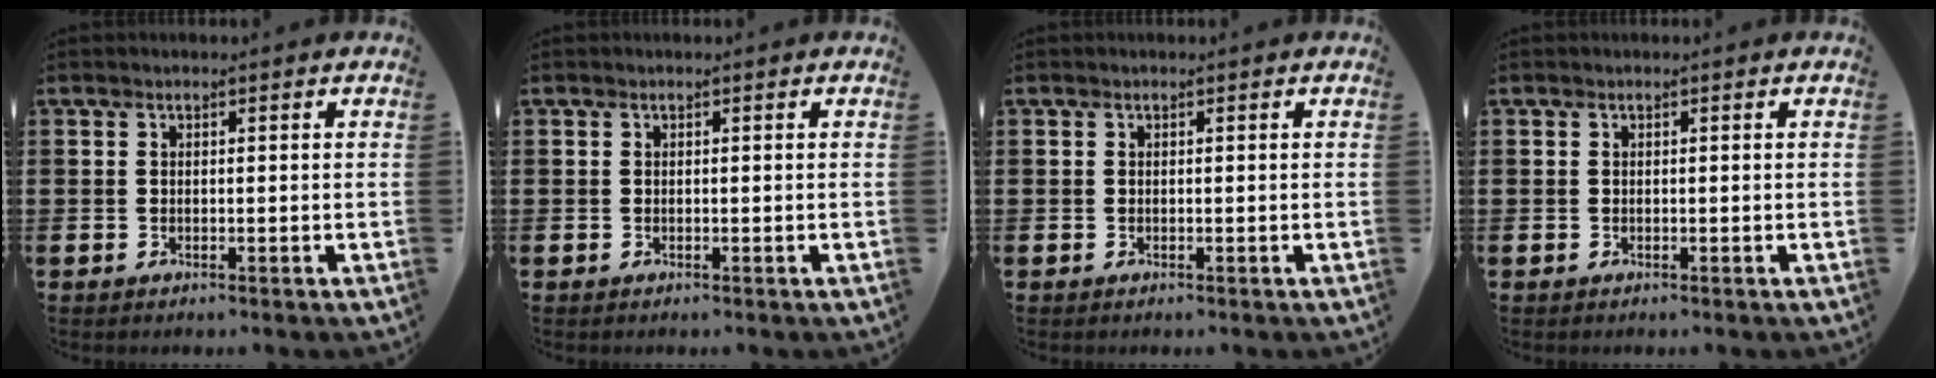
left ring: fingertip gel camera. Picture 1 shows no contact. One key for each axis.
{"total": 0.0}
{"total": 0.0}
{"total": 0.0}